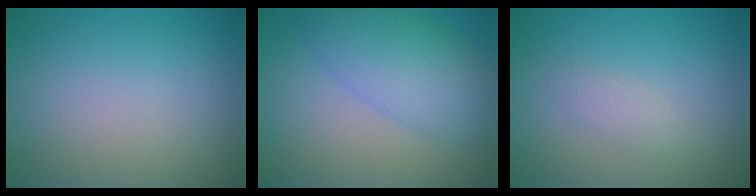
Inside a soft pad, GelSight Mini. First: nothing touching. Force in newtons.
{"total": 5.5, "press": 5.5, "slide": 0.2}
{"total": 1.2, "press": 1.2, "slide": 0.1}